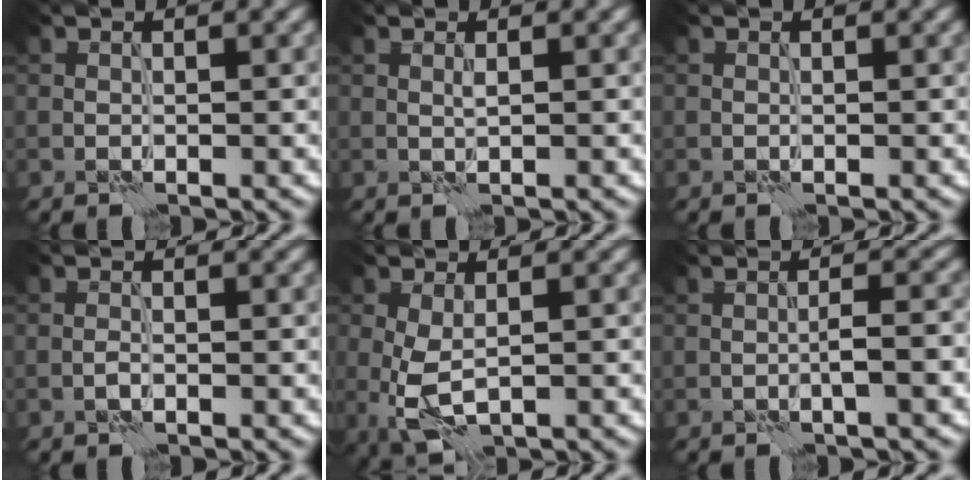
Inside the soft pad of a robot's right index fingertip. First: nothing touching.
{"total": 0.6, "force": [0.3, -0.1, 0.5], "torque": [-0.012, 0.003, 0.005]}
{"total": 0.0}
{"total": 0.7, "force": [-0.4, 0.2, 0.5], "torque": [-0.014, 0.002, -0.009]}
{"total": 3.7, "force": [-0.4, 1.7, 3.3], "torque": [-0.078, -0.010, -0.004]}
{"total": 2.1, "force": [-0.6, 0.0, 2.1], "torque": [-0.036, 0.009, -0.013]}